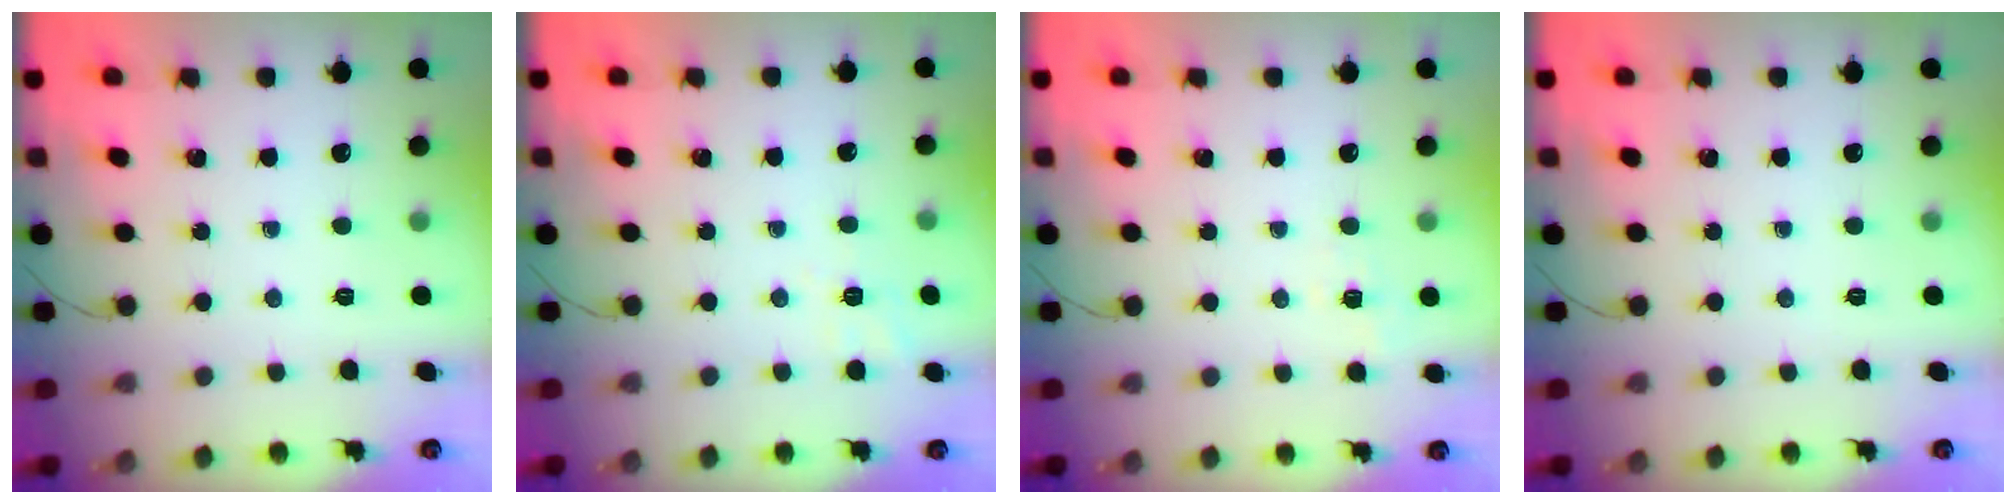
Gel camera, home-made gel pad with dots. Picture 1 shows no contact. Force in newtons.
{"total": 2.2, "press": 0.9, "slide": 2.0}
{"total": 2.6, "press": 2.1, "slide": 1.6}
{"total": 0.0}